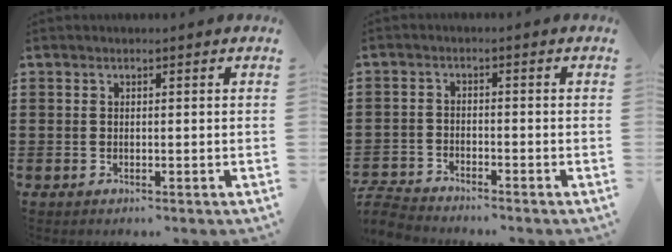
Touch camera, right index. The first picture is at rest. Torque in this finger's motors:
{"motor_torque": [-1.43, 0.71, -1.05, -0.21]}